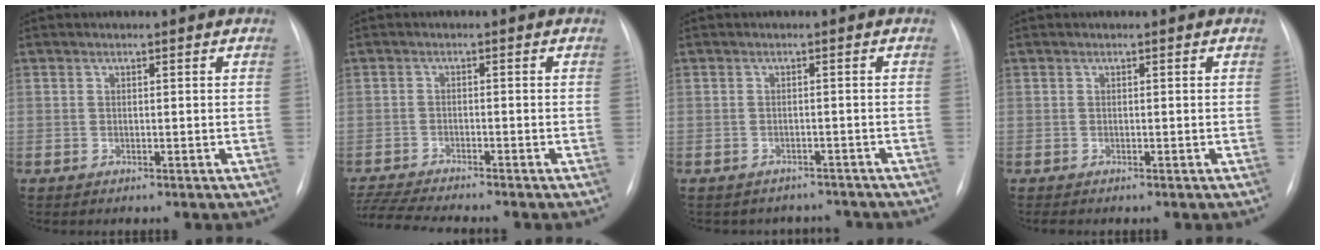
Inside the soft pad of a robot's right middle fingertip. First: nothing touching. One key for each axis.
{"total": 8.4, "fx": -7.7, "fy": -0.6, "fz": 3.3, "tx": -0.061, "ty": -0.016, "tz": -0.131}
{"total": 5.7, "fx": -5.1, "fy": 2.5, "fz": -0.1, "tx": 0.004, "ty": 0.015, "tz": -0.054}
{"total": 0.5, "fx": -0.5, "fy": 0.0, "fz": 0.2, "tx": -0.004, "ty": -0.001, "tz": -0.007}